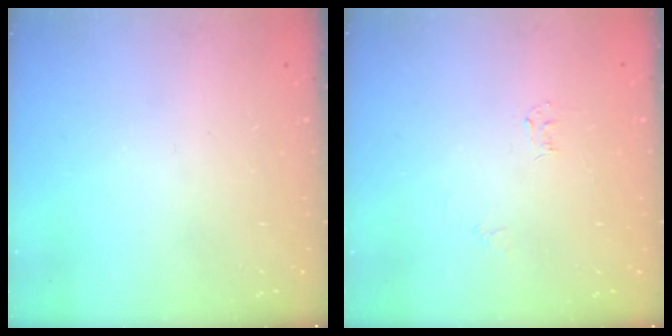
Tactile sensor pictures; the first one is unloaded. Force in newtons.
{"total": 2.7, "press": 2.7, "slide": 0.4}